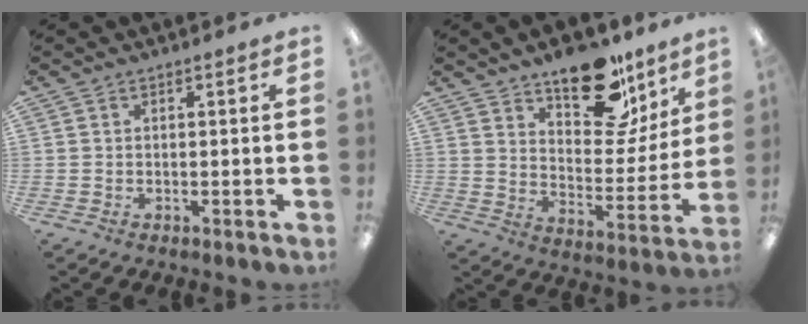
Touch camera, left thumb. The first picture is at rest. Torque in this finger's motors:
{"motor_torque": [1.42, 0.58, 1.19, -1.36, 0.18]}